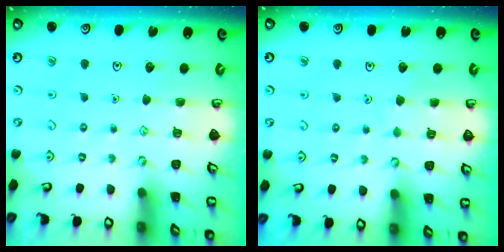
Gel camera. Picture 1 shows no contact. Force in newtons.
{"total": 3.4, "press": 3.4, "slide": 0.1}